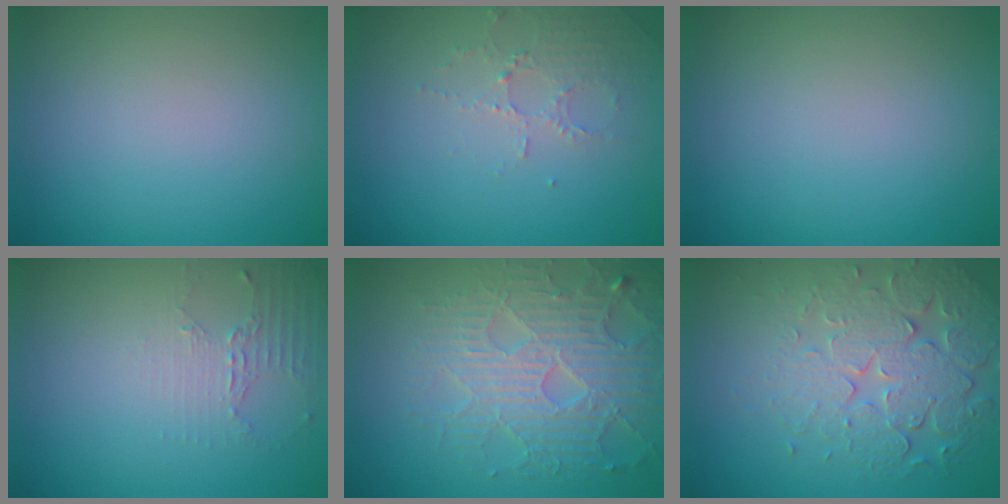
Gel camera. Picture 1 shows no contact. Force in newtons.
{"total": 2.1, "press": 2.1, "slide": 0.4}
{"total": 0.0}
{"total": 2.1, "press": 1.5, "slide": 1.5}
{"total": 6.1, "press": 5.2, "slide": 3.1}
{"total": 6.2, "press": 4.9, "slide": 3.9}